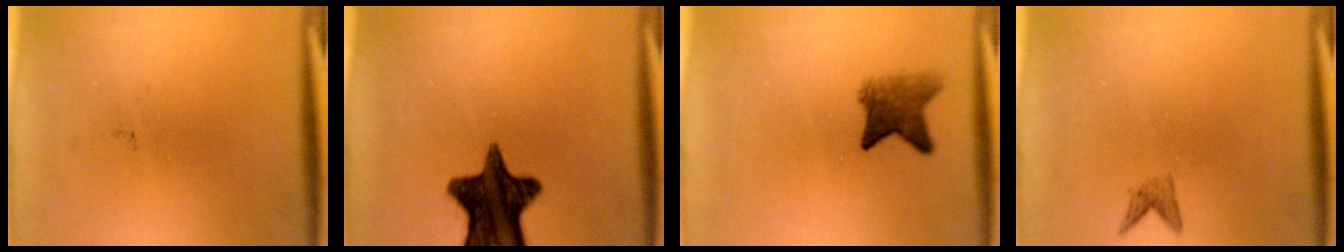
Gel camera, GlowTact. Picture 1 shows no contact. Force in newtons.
{"total": 13.8}
{"total": 4.3}
{"total": 1.1}